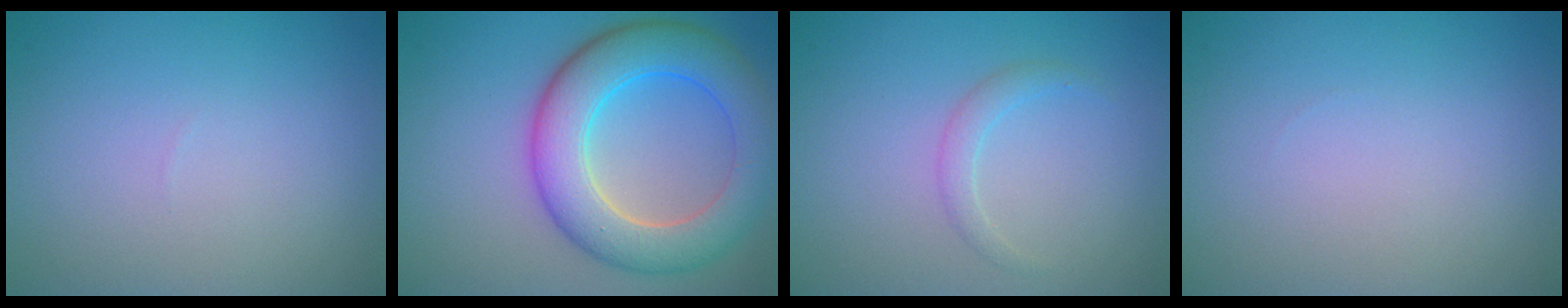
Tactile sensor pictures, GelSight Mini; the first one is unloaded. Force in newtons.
{"total": 8.1, "press": 8.1, "slide": 0.1}
{"total": 1.3, "press": 1.3, "slide": 0.2}
{"total": 0.0}